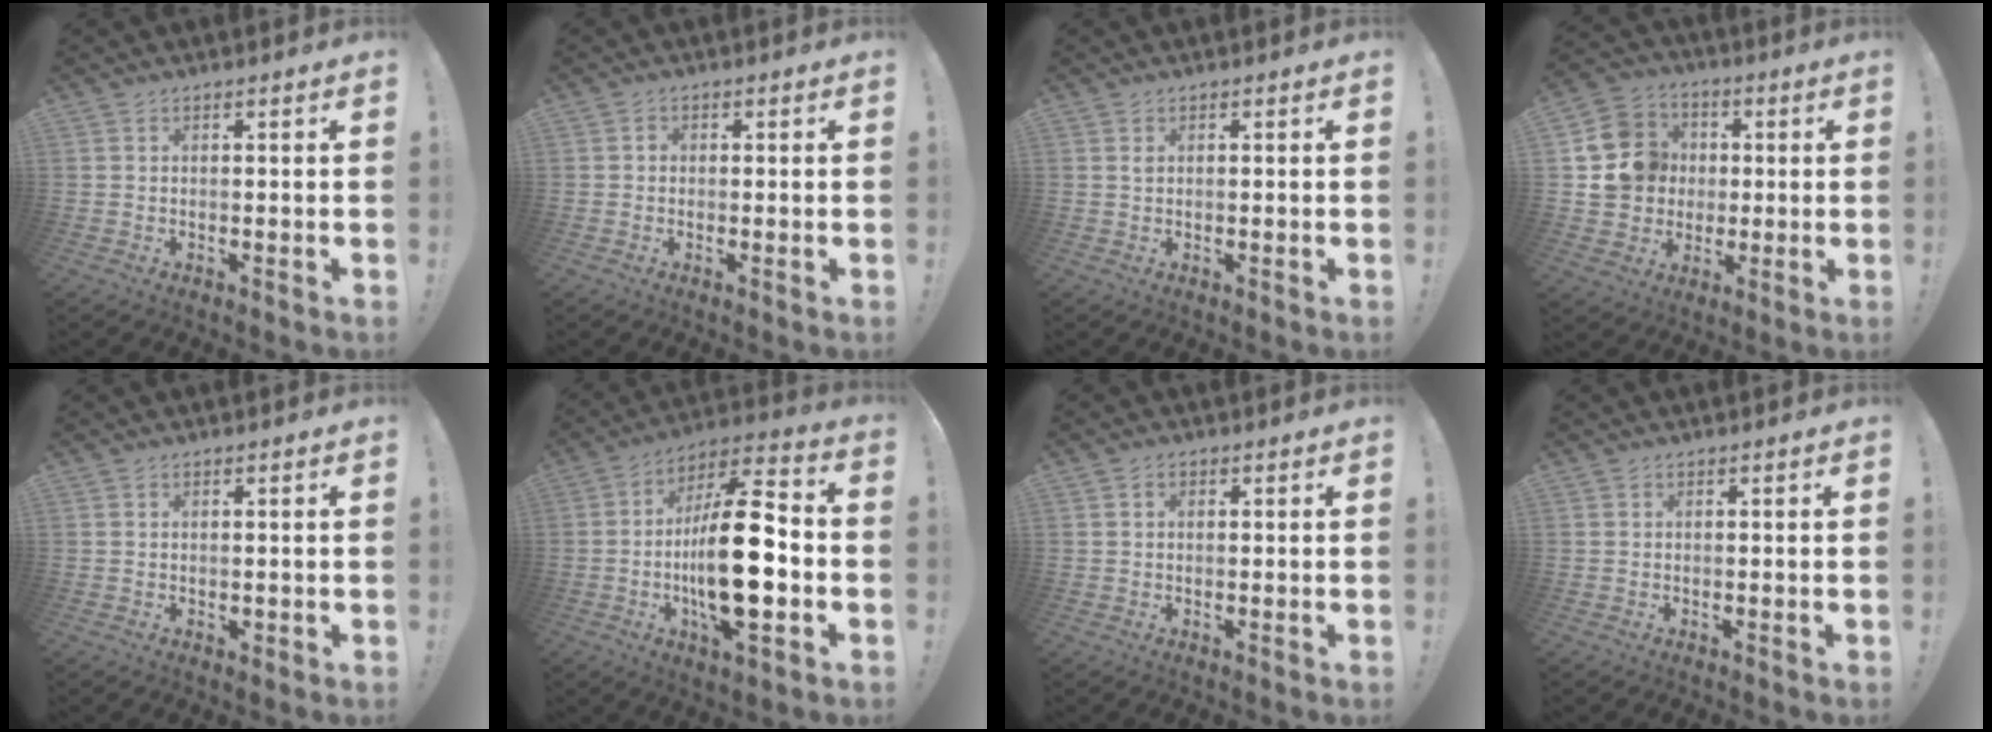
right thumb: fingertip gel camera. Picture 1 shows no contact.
{"total": 1.3, "force": [-0.5, 1.1, 0.5], "torque": [-0.007, 0.005, -0.010]}
{"total": 0.7, "force": [0.3, 0.4, 0.4], "torque": [-0.003, -0.002, 0.005]}
{"total": 14.9, "force": [1.0, 13.9, 5.2], "torque": [-0.072, 0.011, 0.036]}
{"total": 0.8, "force": [0.1, 0.7, 0.4], "torque": [-0.004, 0.001, 0.001]}
{"total": 22.7, "force": [-3.4, 7.4, 21.1], "torque": [-0.377, 0.014, -0.054]}
{"total": 1.8, "force": [0.5, 1.2, 1.2], "torque": [-0.017, 0.002, 0.007]}
{"total": 0.0}